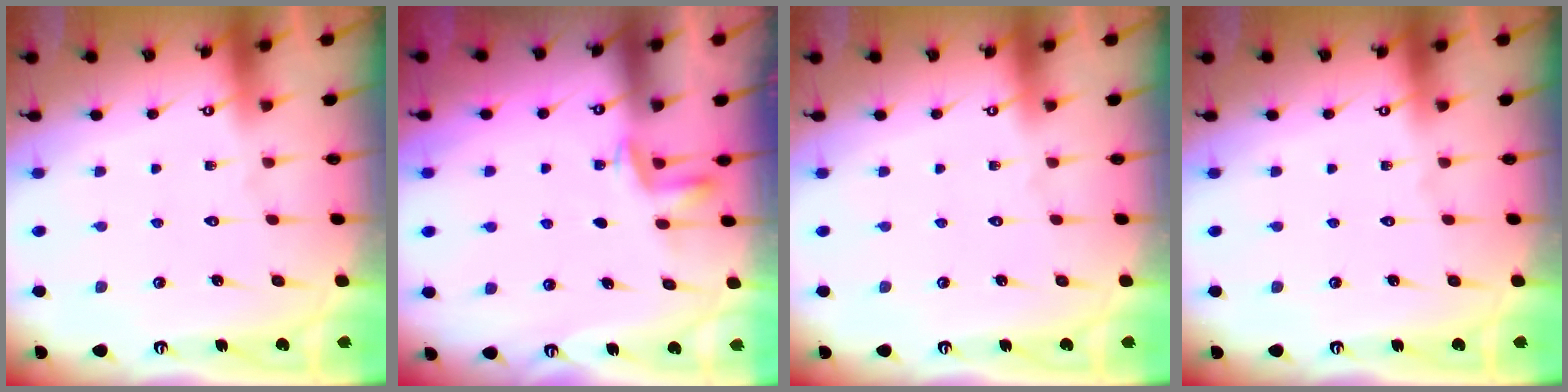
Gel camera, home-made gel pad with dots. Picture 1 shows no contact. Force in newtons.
{"total": 3.2, "press": 3.2, "slide": 0.6}
{"total": 0.0}
{"total": 0.0}